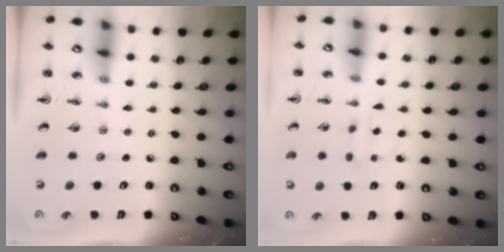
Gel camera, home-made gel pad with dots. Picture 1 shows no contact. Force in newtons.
{"total": 2.7, "press": 2.6, "slide": 0.5}